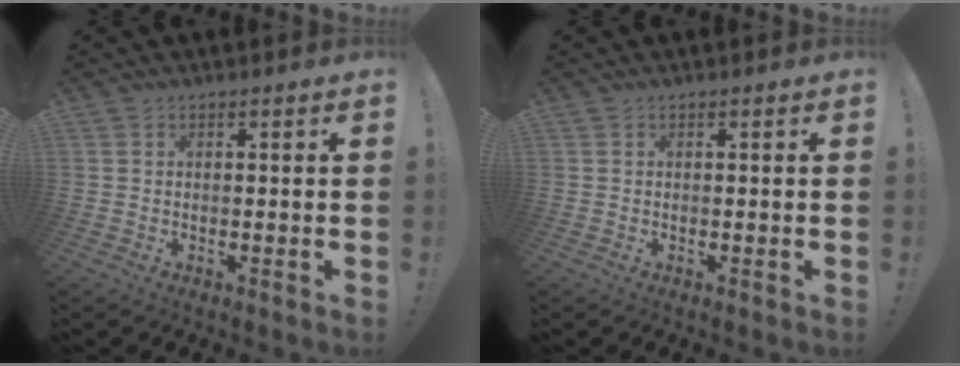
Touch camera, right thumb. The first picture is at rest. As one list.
[{"total": 0.0}]